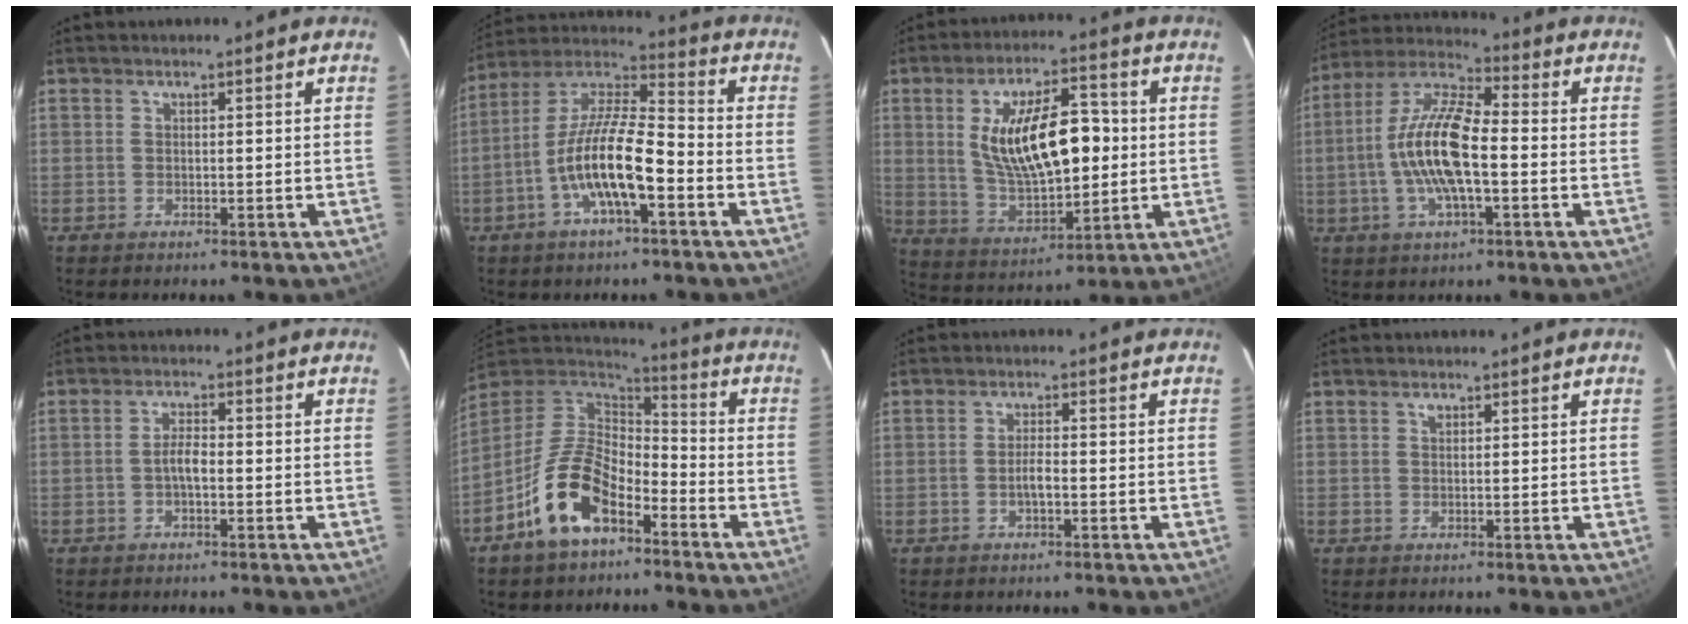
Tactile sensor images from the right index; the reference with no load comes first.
{"total": 13.8, "force": [-5.3, 3.4, 12.3], "torque": [-0.241, 0.001, -0.105]}
{"total": 16.9, "force": [1.9, 7.3, 15.1], "torque": [-0.266, 0.008, 0.051]}
{"total": 14.1, "force": [-2.3, 4.6, 13.2], "torque": [-0.264, 0.007, -0.051]}
{"total": 2.6, "force": [-0.8, 0.8, 2.3], "torque": [-0.047, 0.006, -0.016]}
{"total": 14.7, "force": [-7.9, 7.6, 9.8], "torque": [-0.200, 0.006, -0.148]}
{"total": 2.2, "force": [-0.8, 0.5, 2.0], "torque": [-0.040, 0.003, -0.016]}
{"total": 0.7, "force": [0.4, 0.5, 0.3], "torque": [-0.005, 0.002, 0.008]}